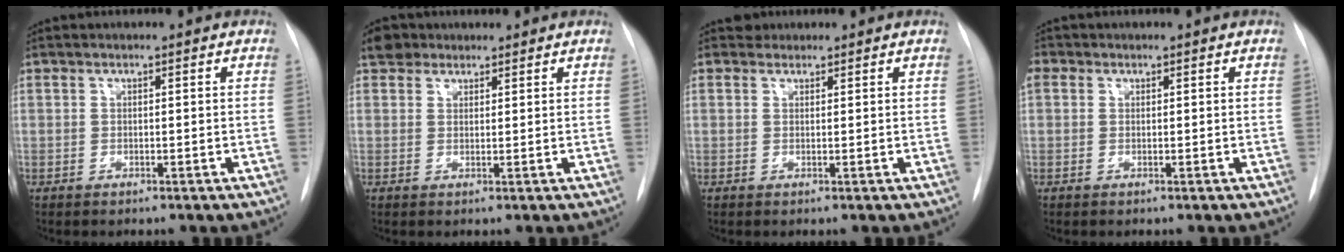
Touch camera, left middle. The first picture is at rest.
{"total": 3.3, "force": [2.6, 2.0, 0.5], "torque": [-0.013, 0.019, 0.044]}
{"total": 1.3, "force": [1.1, 0.5, -0.4], "torque": [0.005, 0.005, 0.015]}
{"total": 2.7, "force": [1.0, 2.4, 1.0], "torque": [-0.029, 0.020, 0.021]}